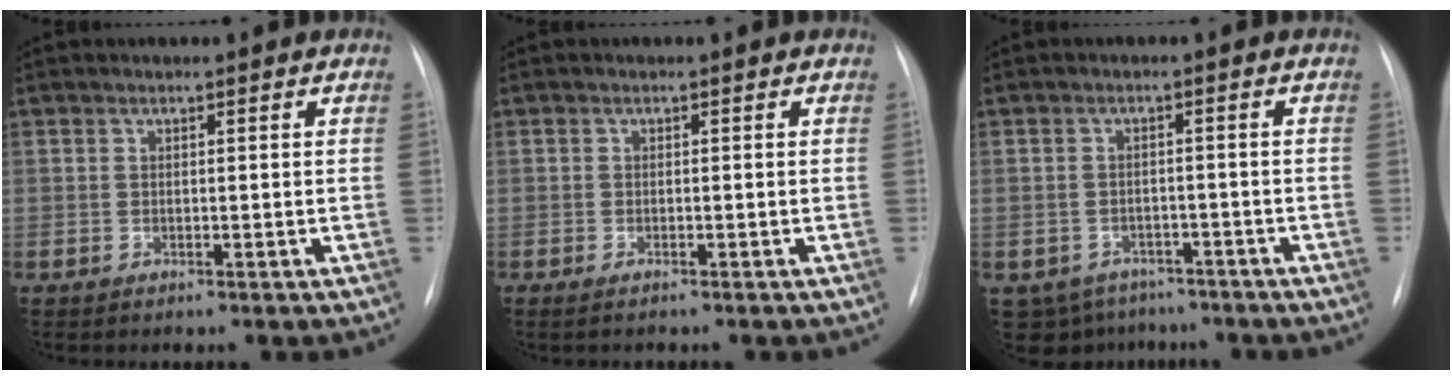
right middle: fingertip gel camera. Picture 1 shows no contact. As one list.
[{"total": 4.5, "force": [-3.0, 1.4, 3.1], "torque": [-0.063, -0.016, -0.049]}, {"total": 7.7, "force": [-5.7, 5.1, 1.3], "torque": [-0.021, 0.010, -0.071]}]